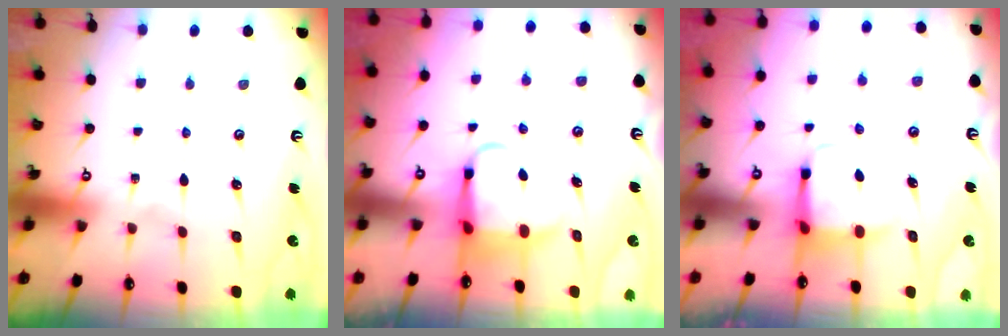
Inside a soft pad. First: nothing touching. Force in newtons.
{"total": 5.4, "press": 5.4, "slide": 0.5}
{"total": 3.9, "press": 3.9, "slide": 0.4}